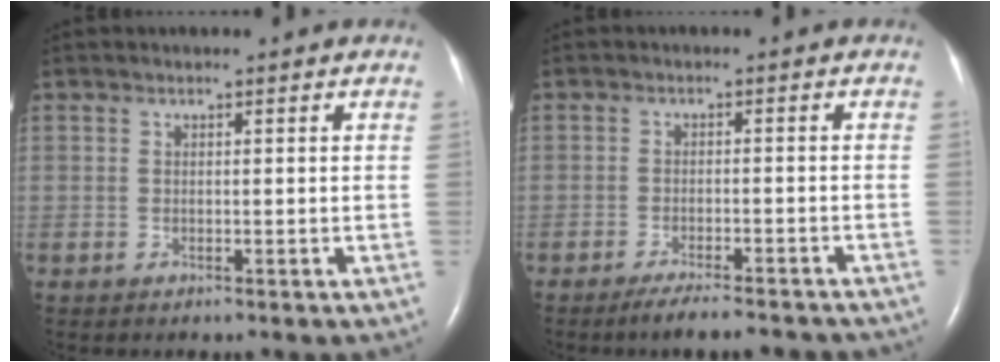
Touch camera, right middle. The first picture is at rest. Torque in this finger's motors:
{"motor_torque": [0.16, -0.18, 0.02, 0.02]}